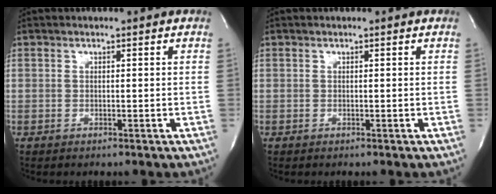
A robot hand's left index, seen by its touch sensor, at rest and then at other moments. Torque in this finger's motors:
{"motor_torque": [-0.04, 0.06, -0.02, 0.00]}